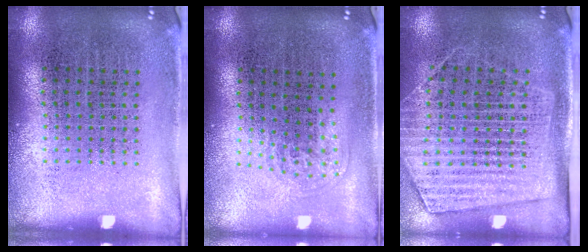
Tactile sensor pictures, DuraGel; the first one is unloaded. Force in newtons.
{"total": 1.1, "press": 0.6, "slide": 0.8}
{"total": 1.8, "press": 1.5, "slide": 1.0}